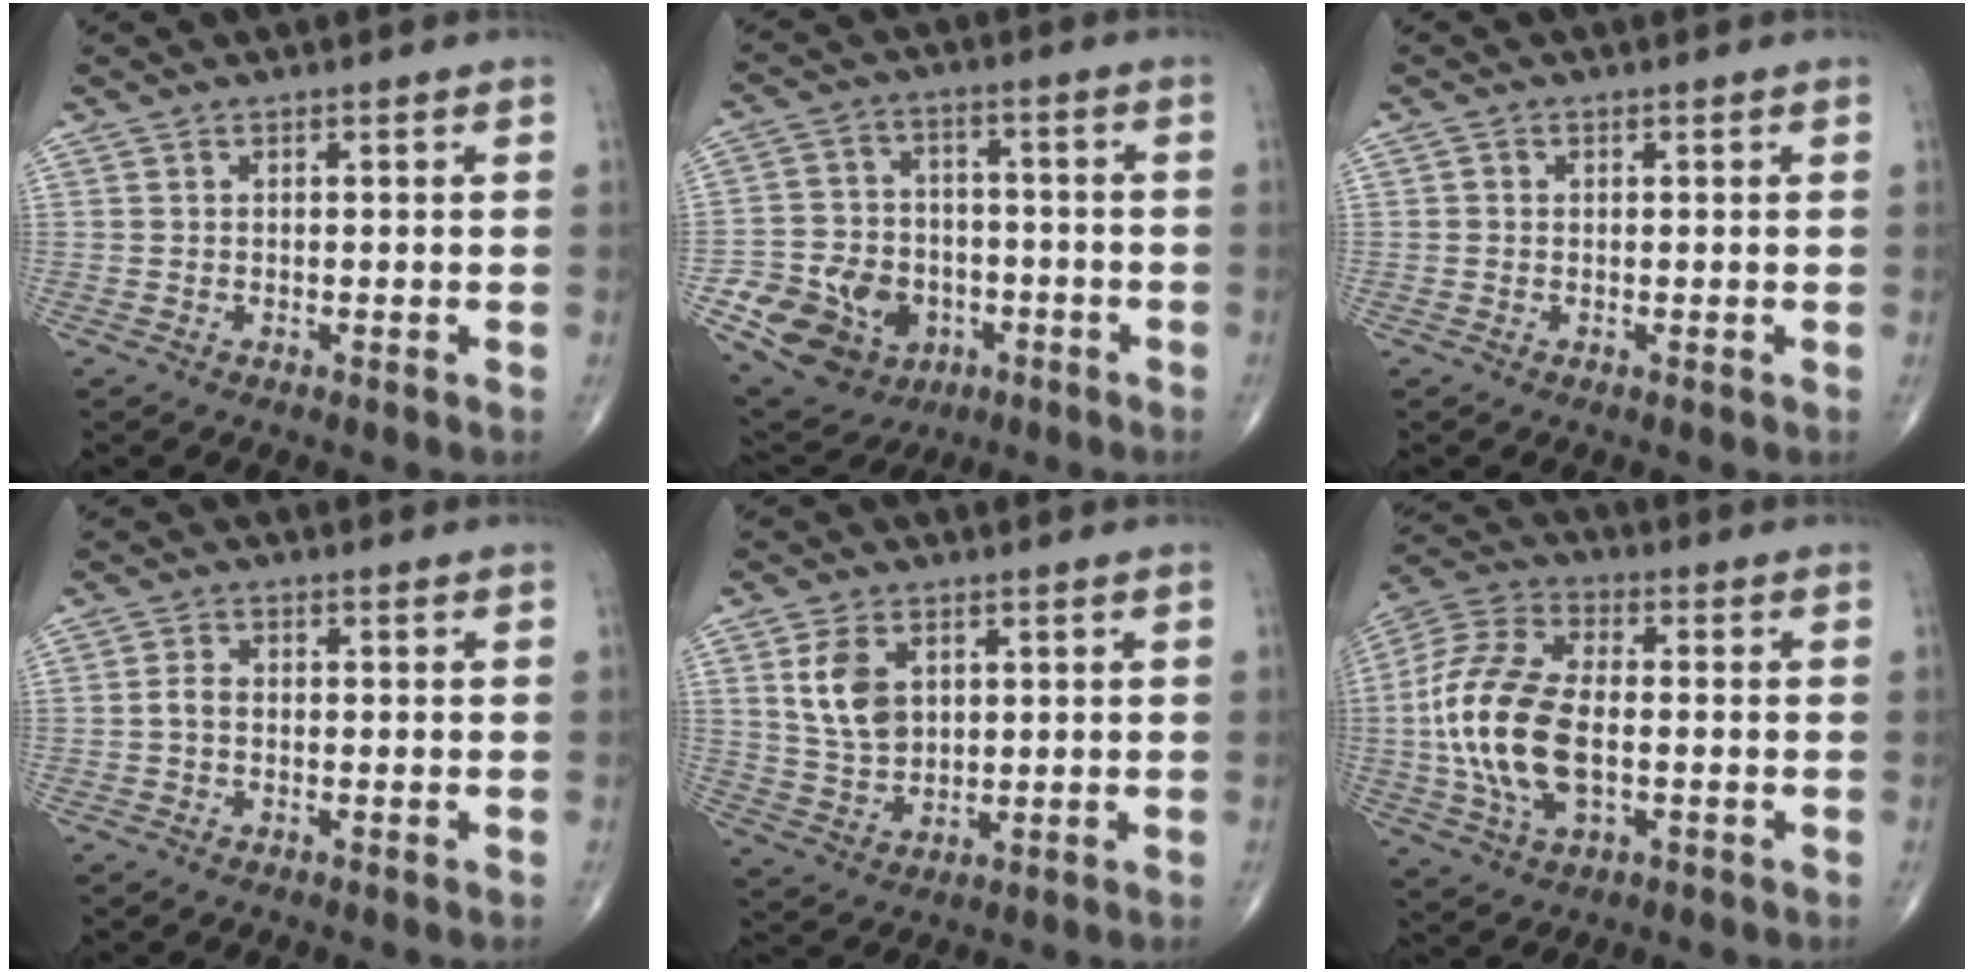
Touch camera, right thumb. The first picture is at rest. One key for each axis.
{"total": 15.9, "fx": -5.7, "fy": 13.0, "fz": 7.1, "tx": -0.110, "ty": 0.038, "tz": -0.084}
{"total": 0.6, "fx": 0.1, "fy": 0.6, "fz": 0.2, "tx": -0.001, "ty": 0.000, "tz": 0.000}
{"total": 2.0, "fx": -0.4, "fy": 1.3, "fz": 1.4, "tx": -0.026, "ty": 0.006, "tz": -0.012}
{"total": 7.9, "fx": 2.4, "fy": 5.3, "fz": 5.4, "tx": -0.089, "ty": -0.010, "tz": 0.055}
{"total": 18.5, "fx": -1.9, "fy": 9.8, "fz": 15.6, "tx": -0.335, "ty": 0.015, "tz": -0.036}